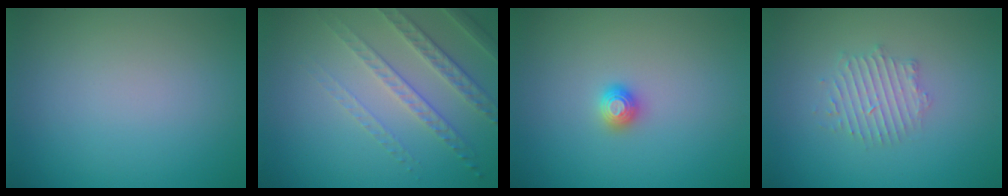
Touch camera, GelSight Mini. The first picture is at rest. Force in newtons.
{"total": 4.7, "press": 3.2, "slide": 3.4}
{"total": 1.1, "press": 1.1, "slide": 0.1}
{"total": 2.4, "press": 2.4, "slide": 0.3}